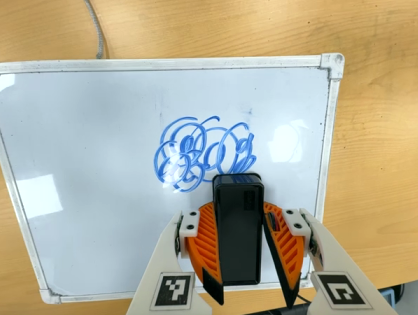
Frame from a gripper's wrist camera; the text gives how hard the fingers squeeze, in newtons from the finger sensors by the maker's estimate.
{"total": 6.5, "left": 6.5, "right": 6.6}